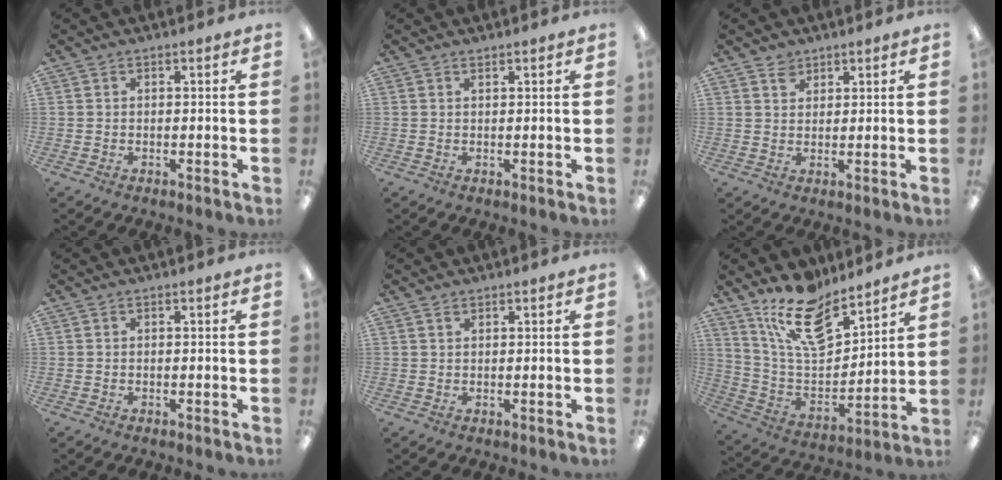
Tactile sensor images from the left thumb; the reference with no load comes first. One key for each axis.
{"total": 0.7, "fx": 0.6, "fy": 0.1, "fz": 0.1, "tx": -0.003, "ty": 0.000, "tz": 0.012}
{"total": 2.9, "fx": 2.2, "fy": 2.0, "fz": 0.3, "tx": 0.005, "ty": -0.007, "tz": 0.039}
{"total": 0.0}
{"total": 1.1, "fx": 0.9, "fy": 0.4, "fz": 0.4, "tx": -0.009, "ty": 0.001, "tz": 0.017}
{"total": 16.8, "fx": 12.6, "fy": 6.8, "fz": 8.7, "tx": -0.168, "ty": -0.071, "tz": 0.227}